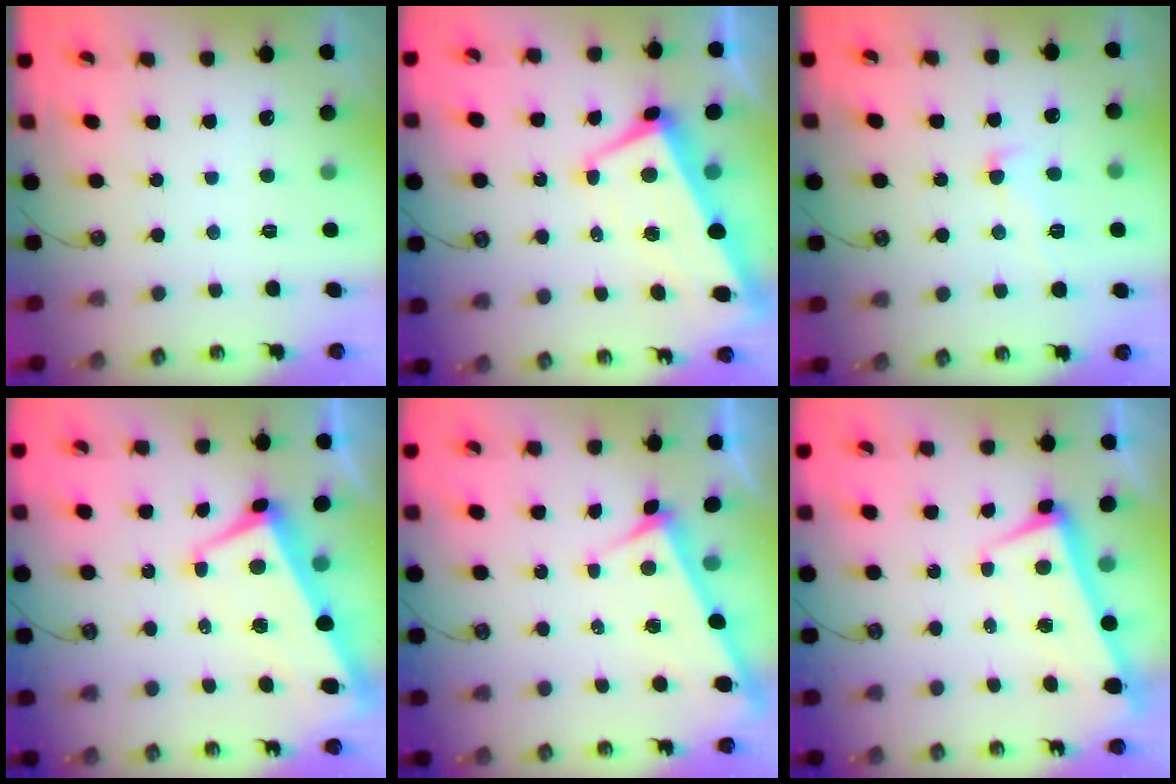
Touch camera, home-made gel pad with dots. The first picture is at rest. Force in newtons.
{"total": 1.7, "press": 1.1, "slide": 1.3}
{"total": 0.9, "press": 0.2, "slide": 0.9}
{"total": 1.7, "press": 1.1, "slide": 1.3}
{"total": 4.8, "press": 4.8, "slide": 0.1}
{"total": 2.0, "press": 1.8, "slide": 0.9}